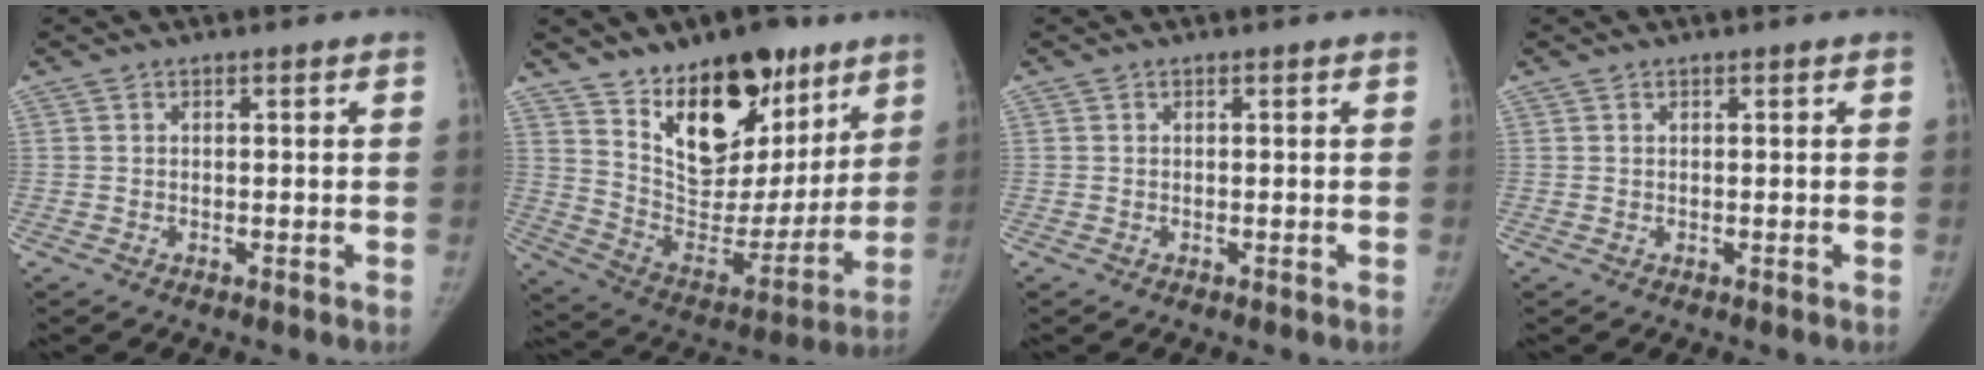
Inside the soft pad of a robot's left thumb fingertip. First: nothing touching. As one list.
[{"total": 23.1, "force": [14.1, 12.5, 13.2], "torque": [-0.148, -0.076, 0.236]}, {"total": 0.0}, {"total": 0.0}]